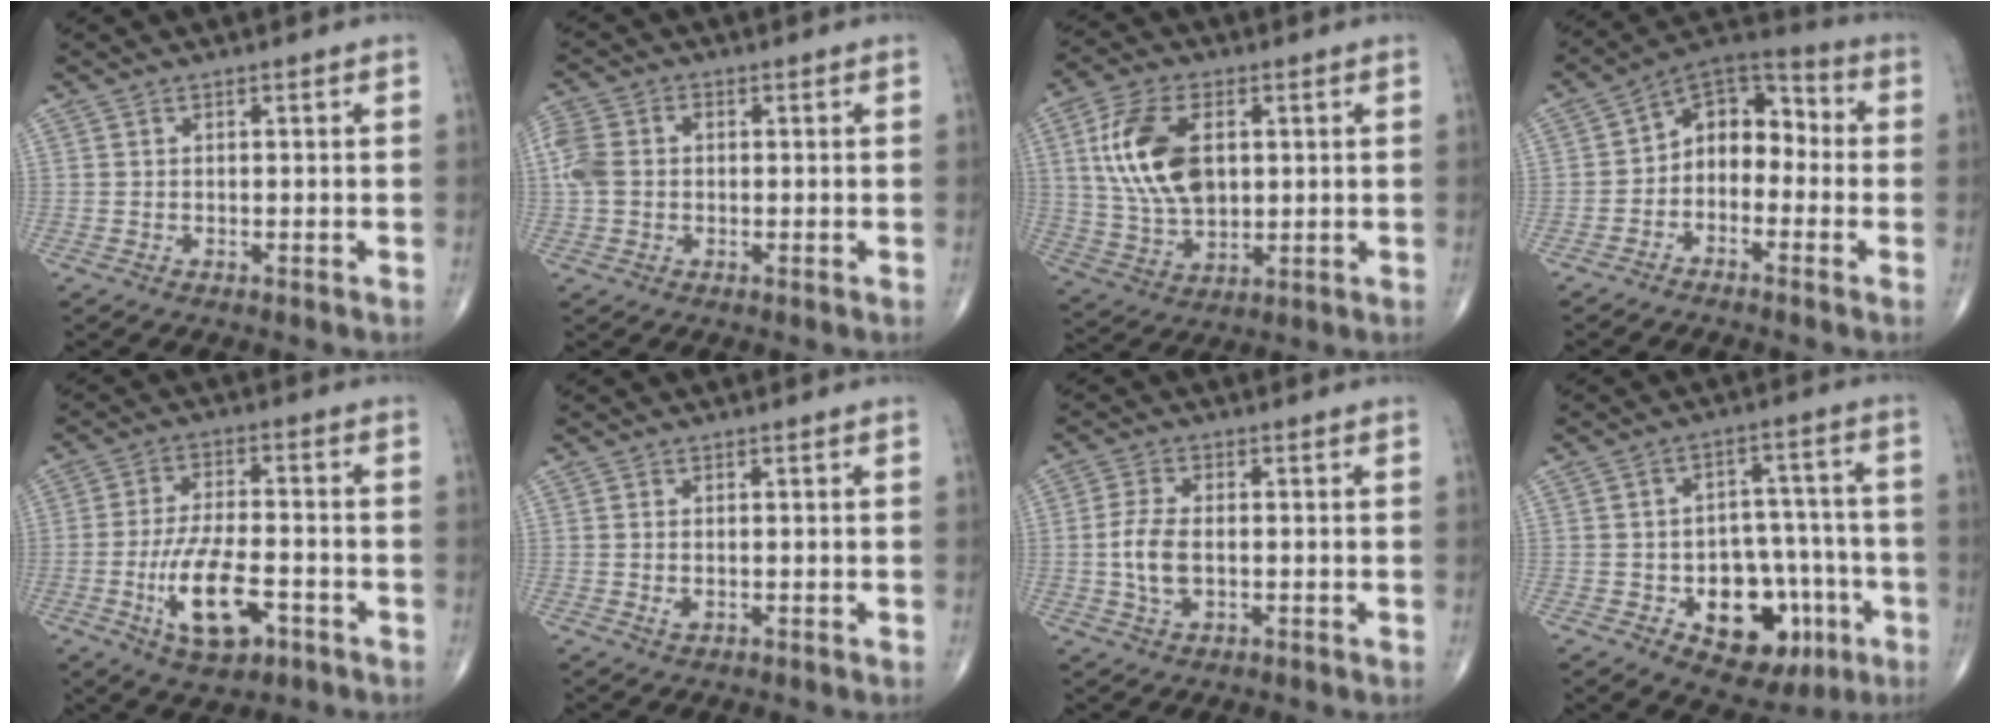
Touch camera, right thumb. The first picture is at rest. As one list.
[{"total": 5.9, "force": [0.0, 4.5, 3.8], "torque": [-0.098, 0.015, -0.005]}, {"total": 15.1, "force": [3.1, 8.8, 11.8], "torque": [-0.219, -0.004, 0.063]}, {"total": 10.2, "force": [-1.7, 7.2, 7.0], "torque": [-0.067, 0.051, -0.051]}, {"total": 12.1, "force": [-4.5, 5.3, 9.9], "torque": [-0.175, 0.017, -0.072]}, {"total": 1.5, "force": [-0.2, 0.9, 1.2], "torque": [-0.022, 0.000, -0.003]}, {"total": 6.1, "force": [-0.6, 3.4, 5.1], "torque": [-0.108, 0.002, -0.012]}, {"total": 16.3, "force": [-5.9, 10.5, 11.0], "torque": [-0.098, 0.047, -0.072]}]